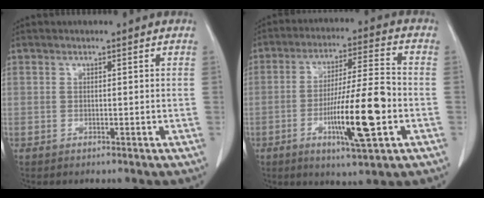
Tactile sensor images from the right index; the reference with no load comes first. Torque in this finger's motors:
{"motor_torque": [1.36, -0.78, 0.76, 0.21]}